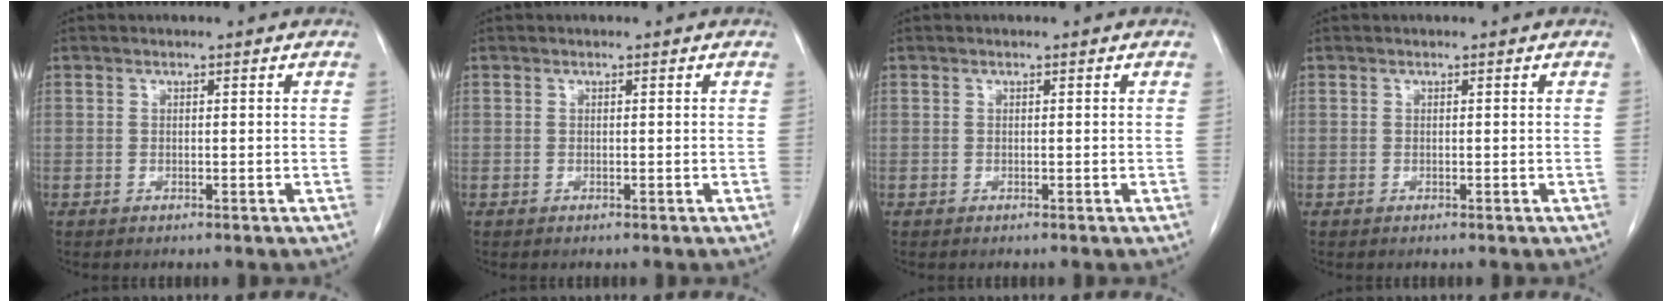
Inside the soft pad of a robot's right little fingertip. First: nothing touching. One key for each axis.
{"total": 0.0}
{"total": 0.0}
{"total": 0.0}